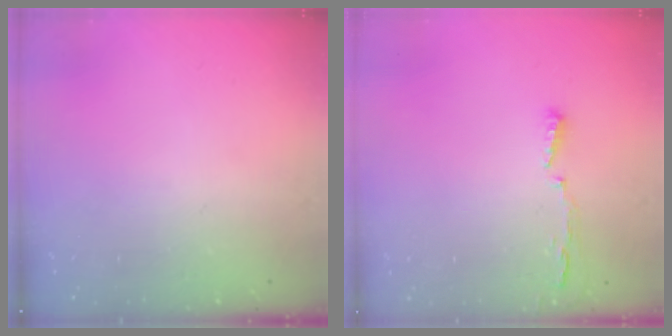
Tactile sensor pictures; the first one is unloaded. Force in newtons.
{"total": 4.1, "press": 4.0, "slide": 1.1}